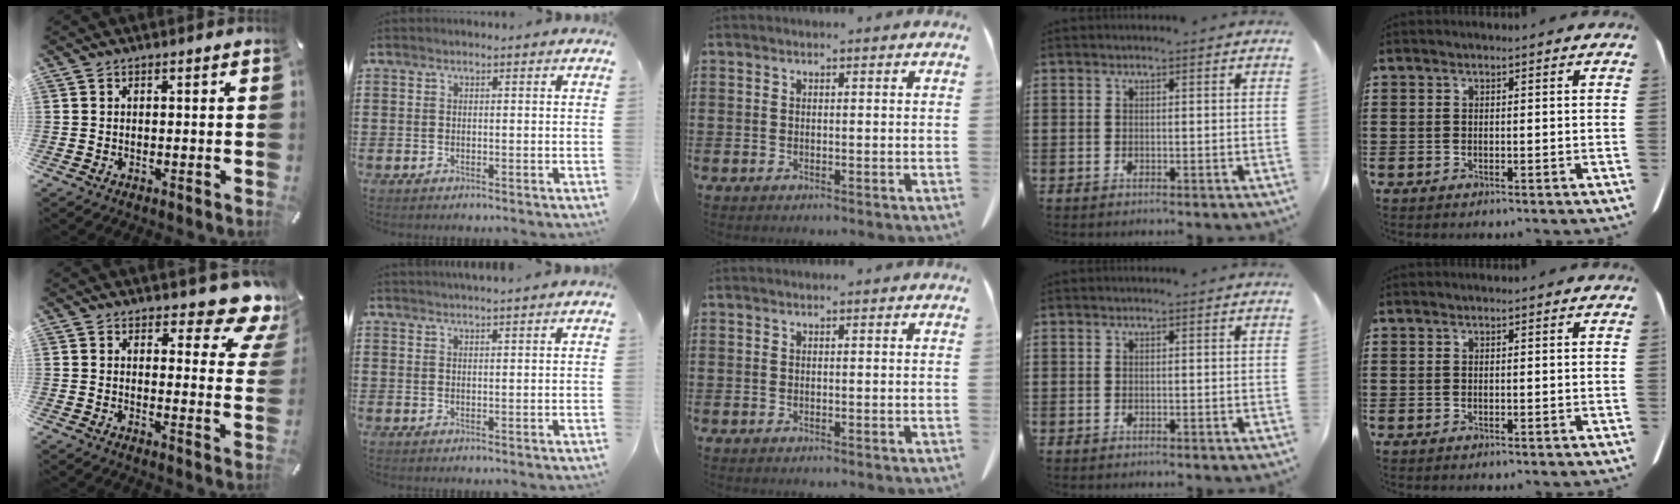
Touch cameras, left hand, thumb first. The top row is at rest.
{"thumb": {"total": 8.0, "force": [6.6, 3.2, 3.4], "torque": [-0.033, -0.061, 0.111]}, "index": {"total": 1.3, "force": [1.2, -0.3, 0.2], "torque": [-0.004, -0.001, 0.024]}}